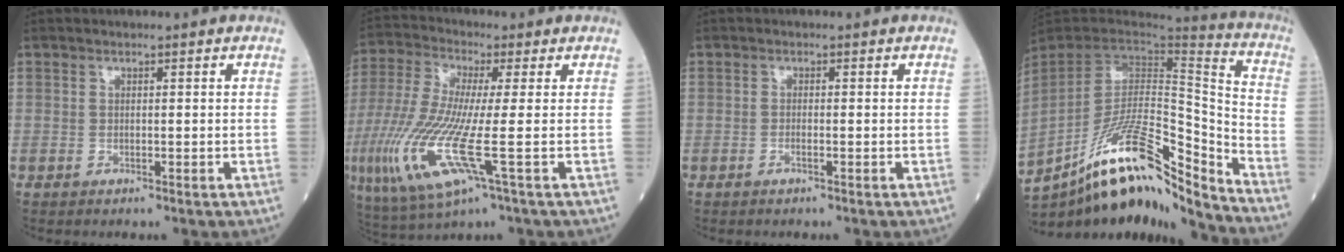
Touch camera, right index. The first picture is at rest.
{"total": 14.7, "force": [-3.7, 1.5, 14.2], "torque": [-0.323, -0.028, -0.074]}
{"total": 0.8, "force": [-0.5, 0.0, 0.6], "torque": [-0.012, 0.000, -0.011]}
{"total": 21.2, "force": [-15.9, 3.5, 13.5], "torque": [-0.245, 0.019, -0.278]}